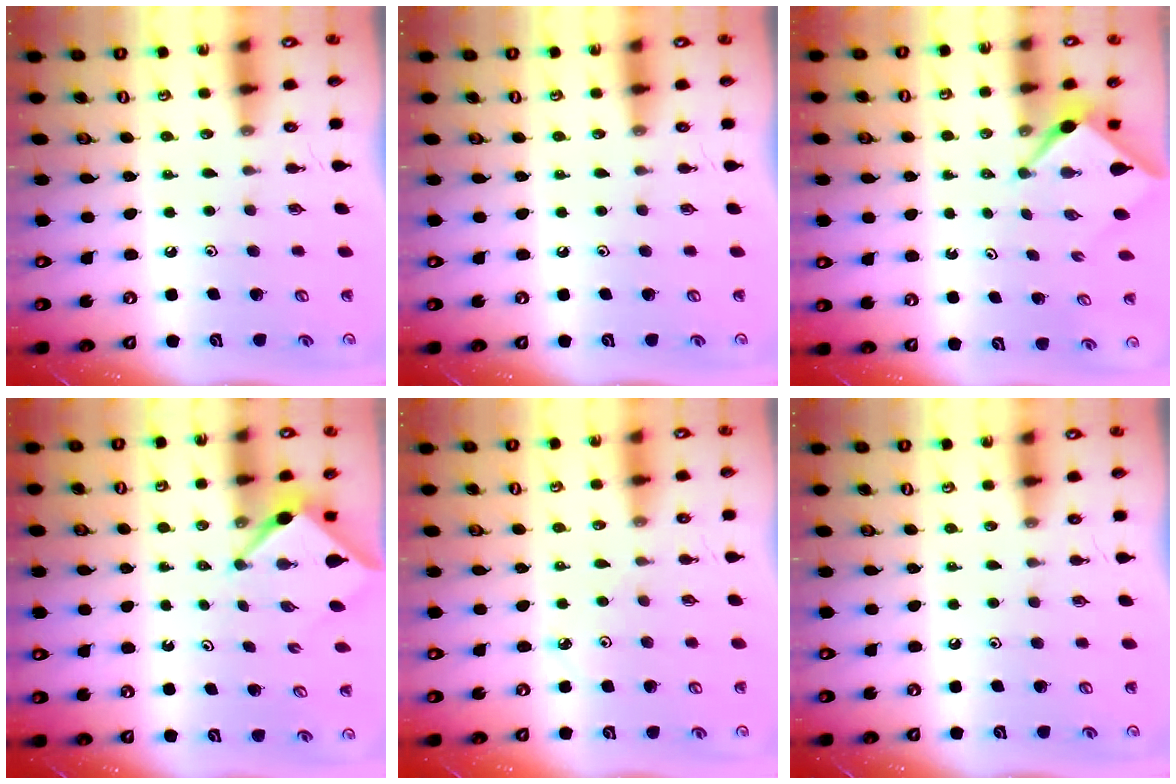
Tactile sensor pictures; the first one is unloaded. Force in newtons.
{"total": 0.0}
{"total": 2.3, "press": 2.3, "slide": 0.3}
{"total": 3.8, "press": 3.8, "slide": 0.3}
{"total": 2.2, "press": 2.2, "slide": 0.3}
{"total": 0.0}